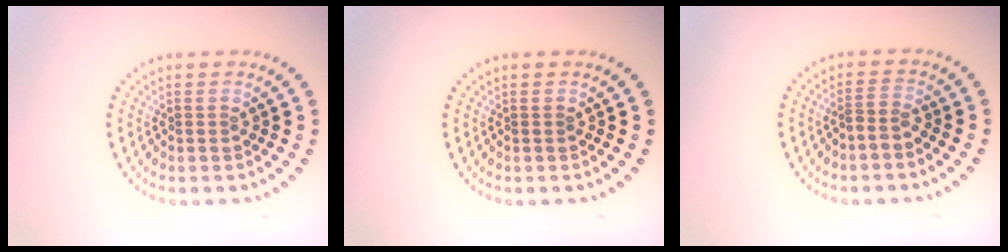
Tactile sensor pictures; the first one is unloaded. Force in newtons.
{"total": 0.0}
{"total": 1.6, "press": 1.2, "slide": 1.0}